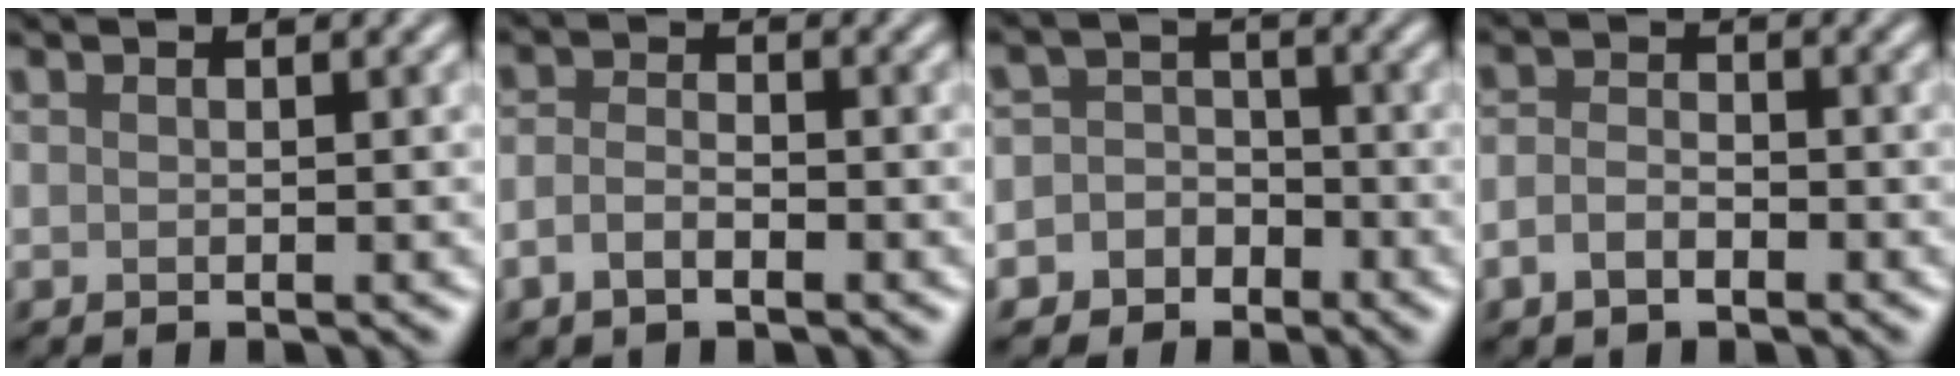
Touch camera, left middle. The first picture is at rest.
{"total": 2.2, "force": [-1.1, 1.2, 1.6], "torque": [-0.032, 0.001, -0.025]}
{"total": 5.5, "force": [-2.9, 4.6, 0.4], "torque": [0.022, 0.002, -0.068]}
{"total": 2.4, "force": [-1.2, 1.5, 1.5], "torque": [-0.030, 0.001, -0.028]}